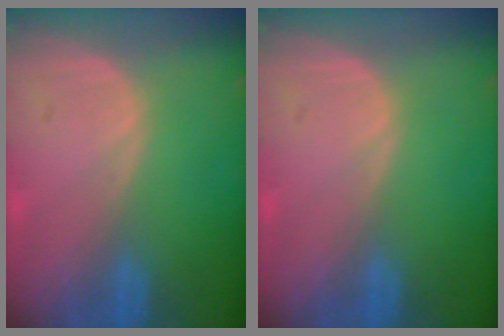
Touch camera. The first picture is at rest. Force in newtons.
{"total": 0.0}